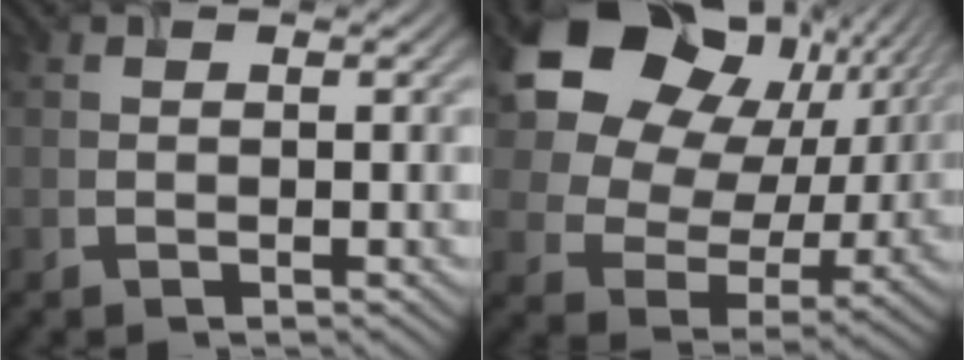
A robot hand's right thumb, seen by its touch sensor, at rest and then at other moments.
{"total": 17.3, "force": [7.2, 13.0, 8.9], "torque": [-0.198, 0.023, 0.136]}